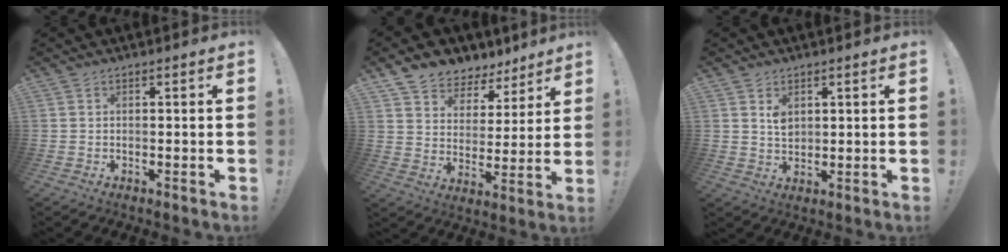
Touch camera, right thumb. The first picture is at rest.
{"total": 7.7, "force": [6.0, 4.7, 1.3], "torque": [-0.027, -0.056, 0.117]}
{"total": 3.6, "force": [2.0, 2.2, 2.0], "torque": [-0.025, -0.012, 0.032]}